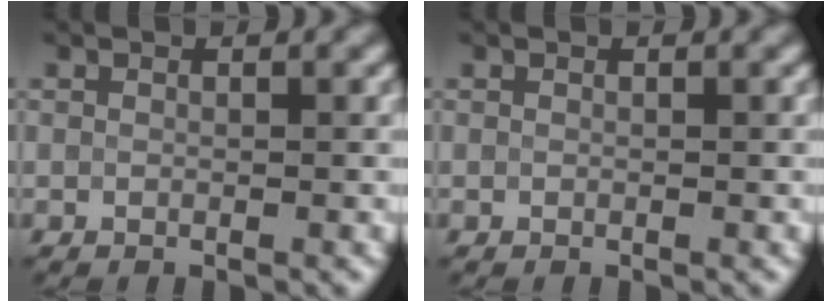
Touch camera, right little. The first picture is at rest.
{"total": 0.0}